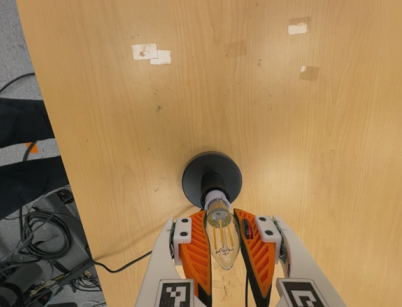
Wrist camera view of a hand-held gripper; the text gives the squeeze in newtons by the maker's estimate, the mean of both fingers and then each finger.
{"total": 21.7, "left": 21.0, "right": 22.4}